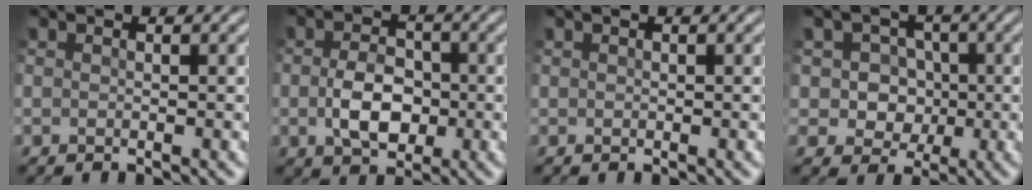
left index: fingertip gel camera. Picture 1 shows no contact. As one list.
[{"total": 4.6, "force": [-0.7, 3.1, 3.3], "torque": [-0.065, -0.003, -0.015]}, {"total": 0.0}, {"total": 5.4, "force": [0.2, 4.9, 2.2], "torque": [-0.012, 0.022, -0.017]}]